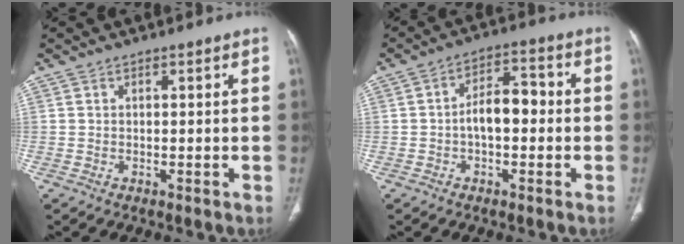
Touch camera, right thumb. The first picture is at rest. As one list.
[{"total": 7.5, "force": [-0.9, 4.1, 6.2], "torque": [-0.089, 0.031, -0.022]}]